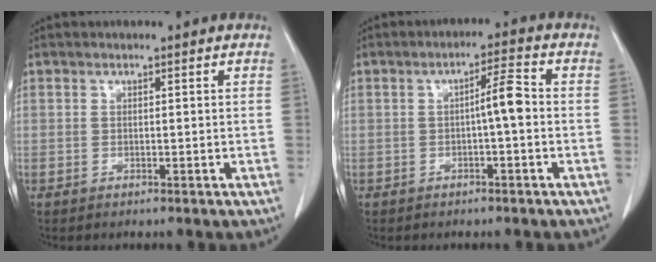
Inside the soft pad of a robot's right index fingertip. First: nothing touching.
{"total": 4.1, "force": [-0.4, 0.3, 4.1], "torque": [-0.062, 0.009, -0.007]}